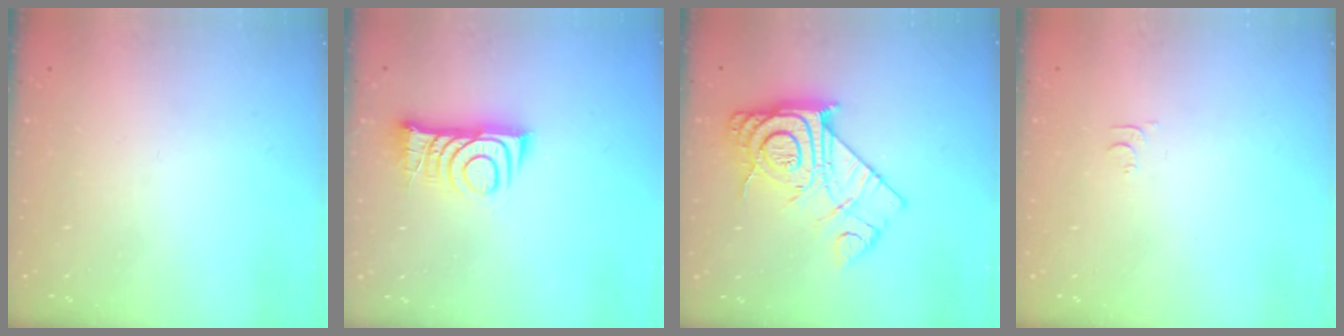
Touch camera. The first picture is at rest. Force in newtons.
{"total": 10.8, "press": 10.8, "slide": 0.9}
{"total": 17.2, "press": 17.1, "slide": 1.3}
{"total": 4.6, "press": 4.6, "slide": 0.6}